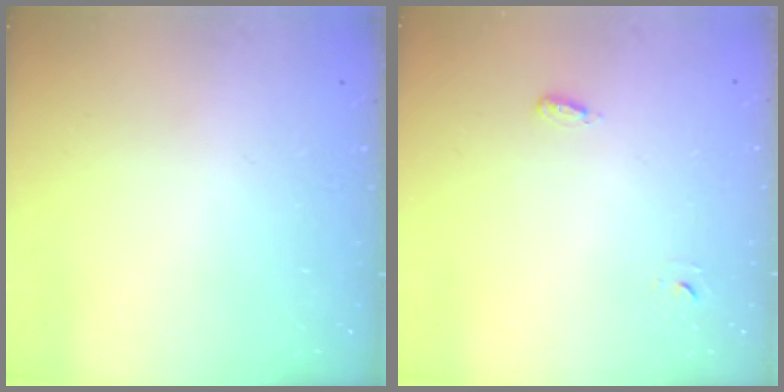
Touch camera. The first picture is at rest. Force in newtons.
{"total": 3.2, "press": 2.9, "slide": 1.4}